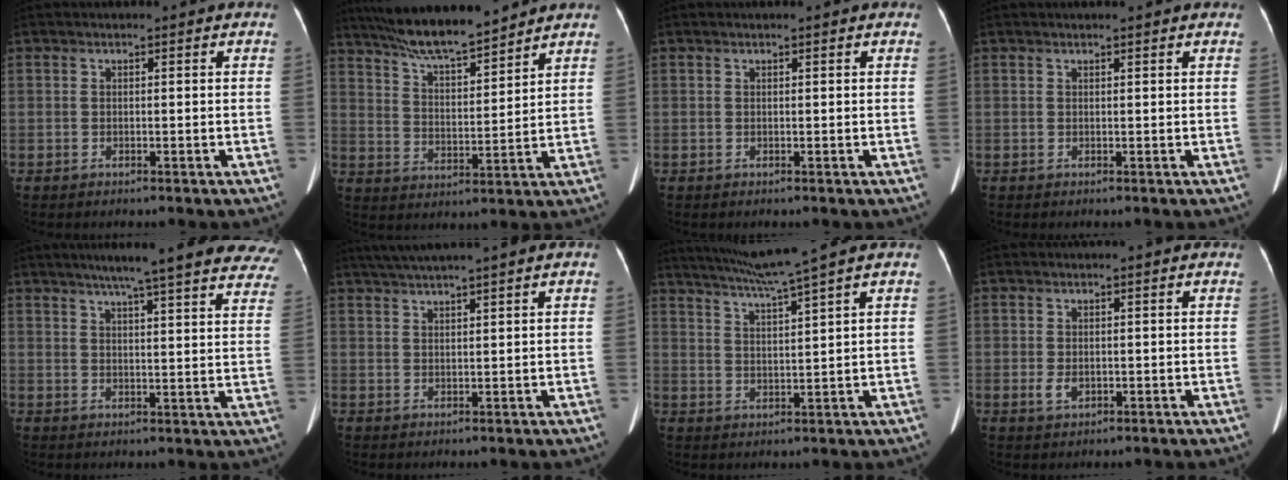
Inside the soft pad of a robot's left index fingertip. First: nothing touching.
{"total": 11.0, "force": [9.9, 1.0, 4.7], "torque": [-0.083, 0.011, 0.172]}
{"total": 1.2, "force": [-1.0, -0.2, -0.5], "torque": [0.011, 0.000, -0.017]}
{"total": 0.6, "force": [0.5, -0.1, 0.2], "torque": [0.002, 0.012, -0.001]}
{"total": 25.1, "force": [21.2, 2.4, 13.3], "torque": [-0.172, -0.019, 0.247]}
{"total": 5.5, "force": [4.2, -1.1, 3.3], "torque": [-0.061, 0.023, 0.077]}
{"total": 7.9, "force": [6.5, -2.5, 3.8], "torque": [-0.070, -0.005, 0.117]}
{"total": 2.1, "force": [-1.7, 1.0, 0.6], "torque": [-0.015, -0.006, -0.026]}